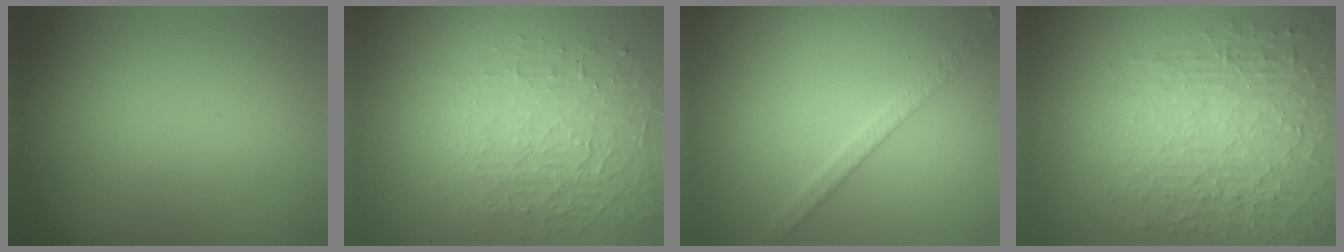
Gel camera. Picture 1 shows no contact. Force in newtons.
{"total": 3.7, "press": 3.3, "slide": 1.6}
{"total": 2.1, "press": 2.0, "slide": 0.6}
{"total": 6.0, "press": 5.0, "slide": 3.3}